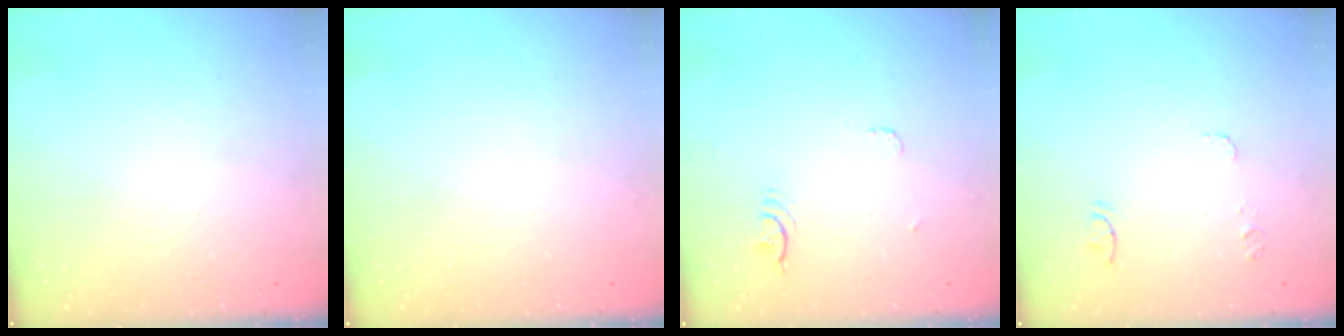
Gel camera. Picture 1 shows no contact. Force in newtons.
{"total": 0.0}
{"total": 3.8, "press": 3.5, "slide": 1.6}
{"total": 6.9, "press": 6.9, "slide": 0.5}